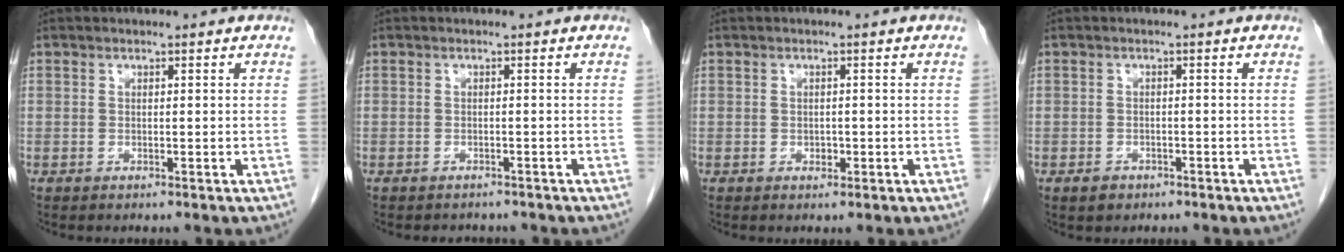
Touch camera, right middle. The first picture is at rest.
{"total": 2.7, "force": [-2.5, 1.1, 0.2], "torque": [-0.006, -0.001, -0.032]}
{"total": 0.8, "force": [-0.3, 0.6, 0.5], "torque": [-0.010, 0.000, -0.002]}
{"total": 1.9, "force": [-1.1, 1.3, 0.7], "torque": [-0.013, 0.003, -0.011]}